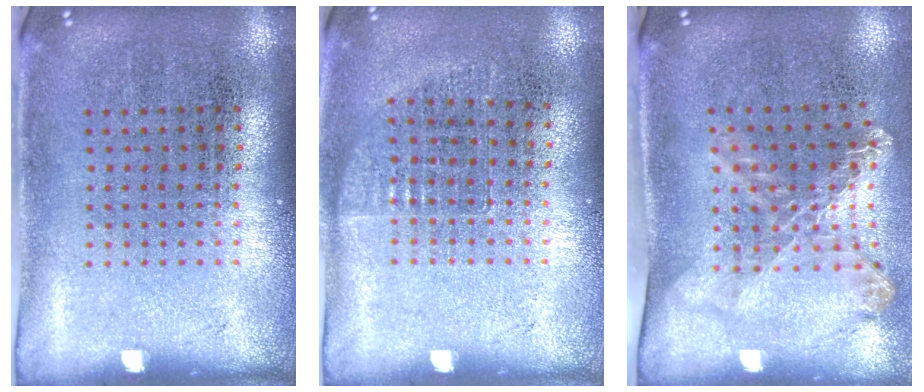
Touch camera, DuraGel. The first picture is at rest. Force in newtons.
{"total": 0.7, "press": 0.6, "slide": 0.1}
{"total": 1.8, "press": 1.3, "slide": 1.2}